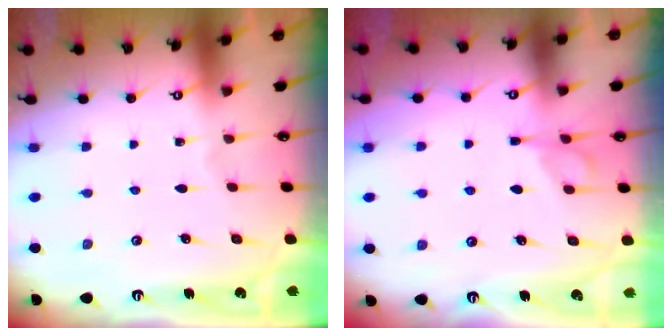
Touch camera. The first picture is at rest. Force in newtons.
{"total": 6.1, "press": 6.0, "slide": 0.9}